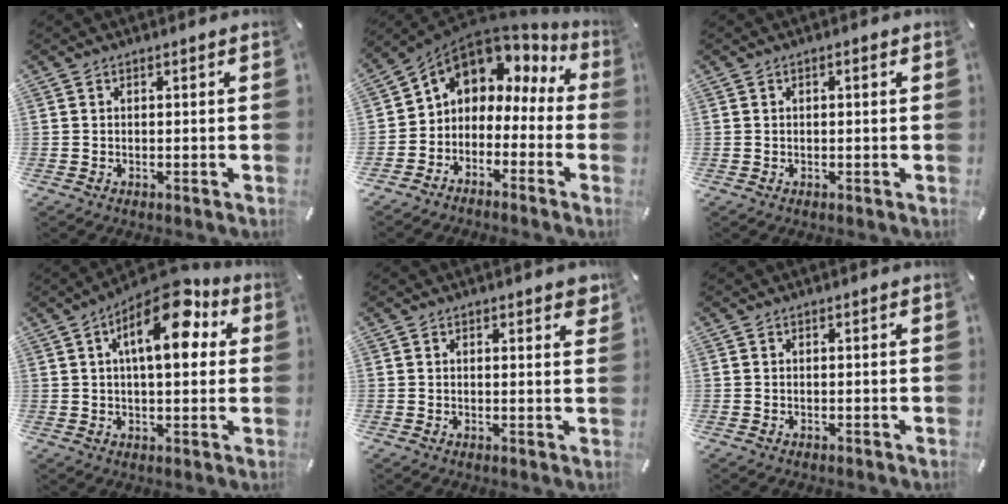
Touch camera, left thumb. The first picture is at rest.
{"total": 5.8, "force": [2.4, 5.0, 1.9], "torque": [-0.052, -0.026, 0.044]}
{"total": 0.7, "force": [0.0, 0.3, 0.7], "torque": [-0.011, 0.002, -0.001]}
{"total": 14.2, "force": [5.8, 7.0, 11.0], "torque": [-0.152, -0.020, 0.093]}
{"total": 2.2, "force": [1.6, 0.7, 1.3], "torque": [-0.006, -0.007, 0.023]}
{"total": 0.0}